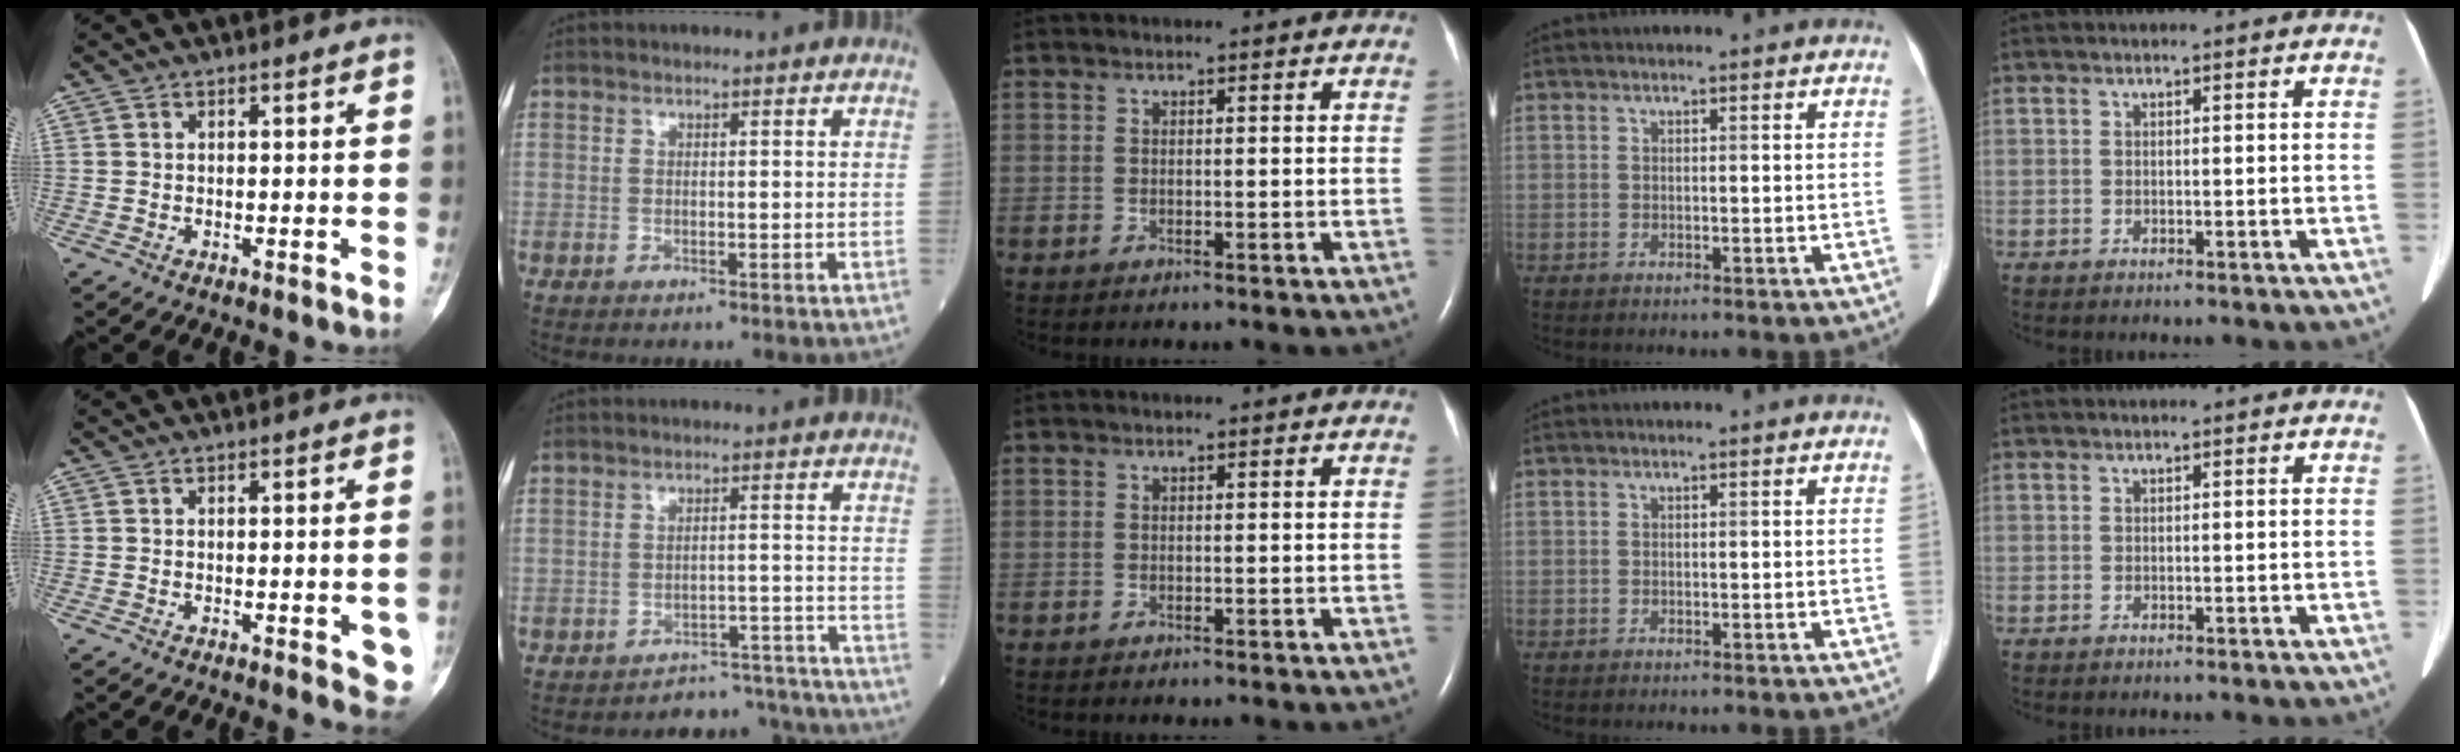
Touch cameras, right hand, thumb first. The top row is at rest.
{"thumb": {"total": 5.1, "force": [-1.5, 1.8, 4.6], "torque": [-0.030, -0.005, -0.015]}, "index": {"total": 8.8, "force": [-8.5, 1.7, -1.6], "torque": [0.037, 0.042, -0.103]}}